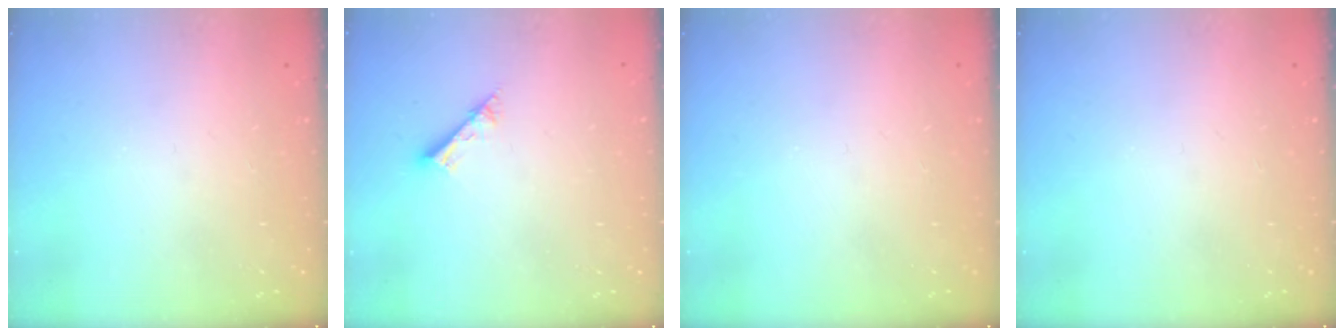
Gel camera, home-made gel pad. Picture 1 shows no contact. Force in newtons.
{"total": 2.4, "press": 2.4, "slide": 0.1}
{"total": 0.0}
{"total": 0.0}